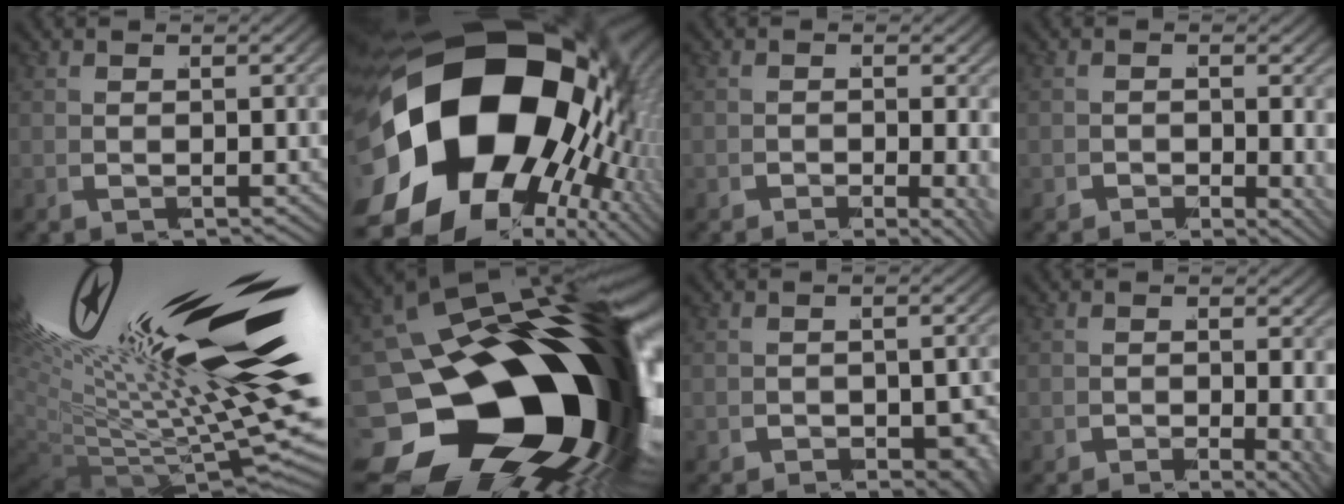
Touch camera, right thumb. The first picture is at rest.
{"total": 35.4, "force": [-1.3, 22.9, 27.0], "torque": [-0.458, -0.057, -0.001]}
{"total": 2.1, "force": [-1.1, 0.7, 1.7], "torque": [-0.022, -0.021, -0.018]}
{"total": 2.1, "force": [-1.0, 1.1, 1.5], "torque": [-0.021, -0.020, -0.015]}
{"total": 19.1, "force": [1.4, 9.2, 16.7], "torque": [-0.262, -0.026, 0.037]}
{"total": 39.4, "force": [-3.8, 22.4, 32.2], "torque": [-0.441, -0.088, -0.029]}
{"total": 3.5, "force": [-1.6, 2.2, 2.2], "torque": [-0.027, -0.020, -0.021]}
{"total": 2.6, "force": [-1.3, 0.8, 2.2], "torque": [-0.030, -0.023, -0.018]}